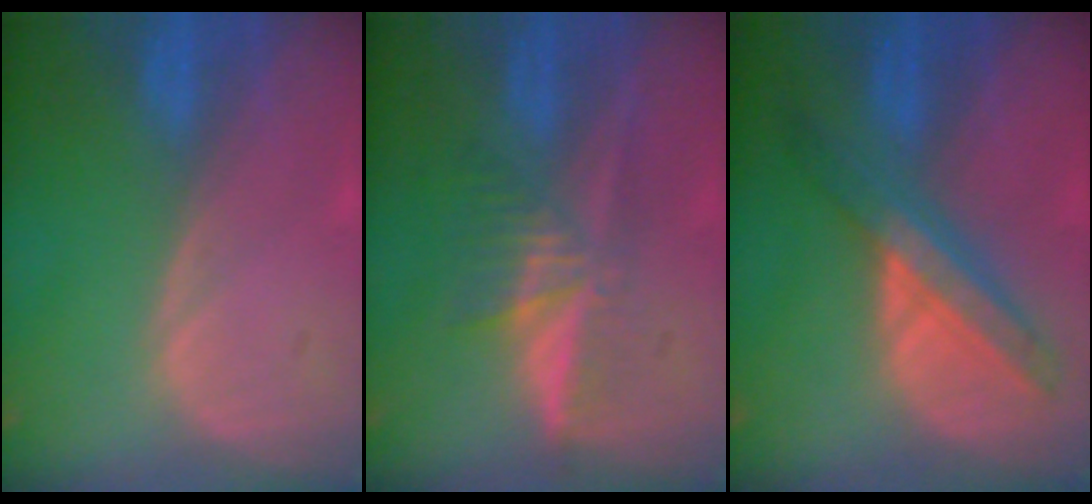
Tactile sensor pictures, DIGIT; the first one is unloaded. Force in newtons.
{"total": 5.3, "press": 5.2, "slide": 1.2}
{"total": 6.9, "press": 6.6, "slide": 1.7}